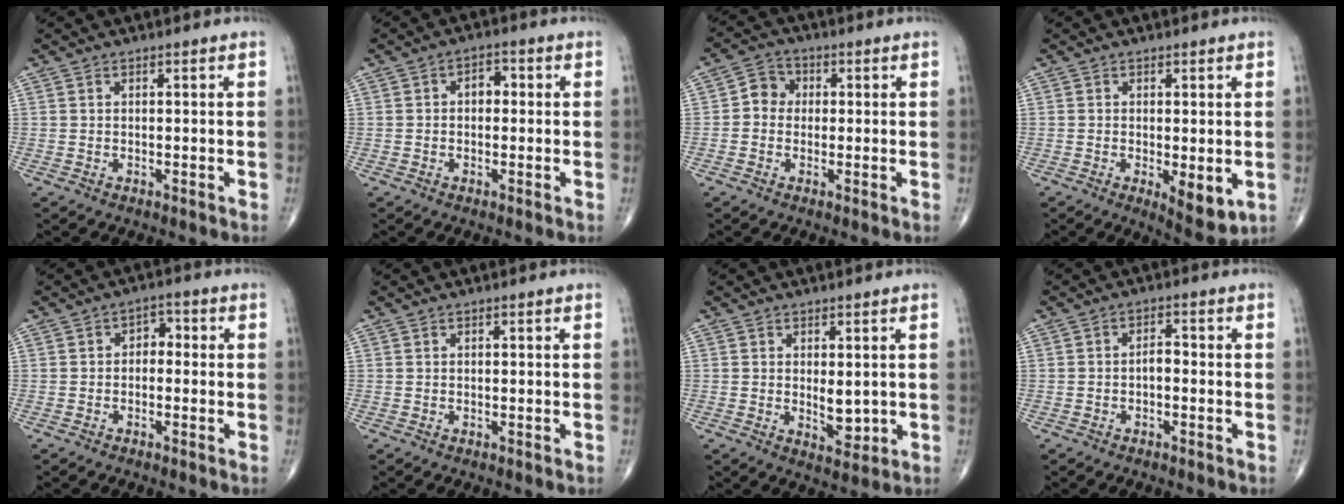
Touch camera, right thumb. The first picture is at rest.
{"total": 3.3, "force": [0.2, 2.2, 2.4], "torque": [-0.022, 0.014, -0.004]}
{"total": 4.7, "force": [0.0, 4.2, 2.1], "torque": [-0.013, 0.013, -0.012]}
{"total": 6.3, "force": [-1.3, 2.4, 5.7], "torque": [-0.079, -0.019, -0.014]}
{"total": 3.0, "force": [-0.4, 2.1, 2.0], "torque": [-0.009, 0.018, -0.019]}
{"total": 0.0}
{"total": 4.2, "force": [0.2, 2.2, 3.6], "torque": [-0.043, -0.013, 0.012]}
{"total": 2.2, "force": [-0.7, 1.2, 1.7], "torque": [-0.020, 0.014, -0.015]}